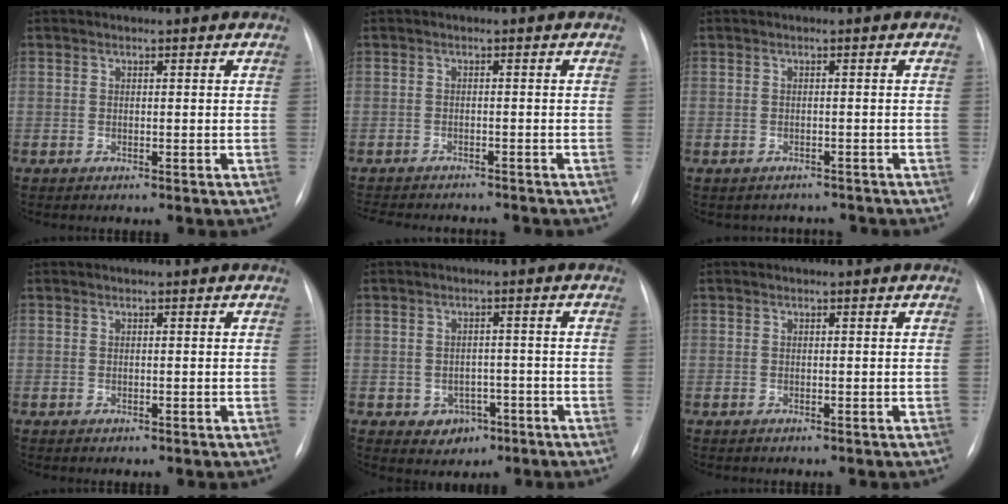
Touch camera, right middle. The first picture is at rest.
{"total": 10.5, "force": [-9.6, 2.4, 3.5], "torque": [-0.061, -0.005, -0.123]}
{"total": 2.9, "force": [-2.6, 1.3, -0.3], "torque": [0.003, 0.011, -0.034]}
{"total": 0.0}
{"total": 4.0, "force": [-1.7, 3.3, 1.4], "torque": [-0.011, 0.013, -0.011]}
{"total": 0.0}